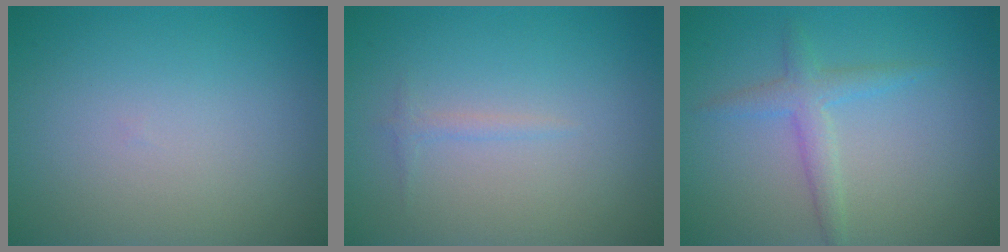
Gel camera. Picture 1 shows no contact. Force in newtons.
{"total": 0.7, "press": 0.7, "slide": 0.1}
{"total": 2.3, "press": 2.3, "slide": 0.1}